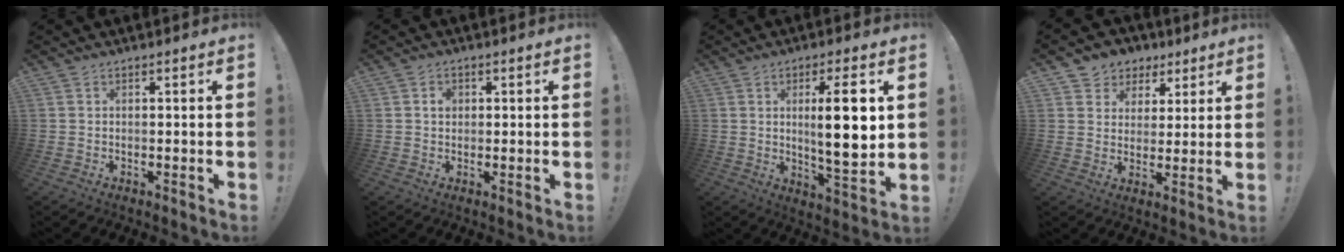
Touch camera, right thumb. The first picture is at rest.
{"total": 2.4, "force": [0.5, 1.9, 1.3], "torque": [-0.009, -0.002, 0.003]}
{"total": 13.1, "force": [2.4, 2.7, 12.6], "torque": [-0.182, -0.011, 0.030]}
{"total": 6.7, "force": [2.8, 6.0, 0.6], "torque": [-0.009, -0.018, 0.058]}